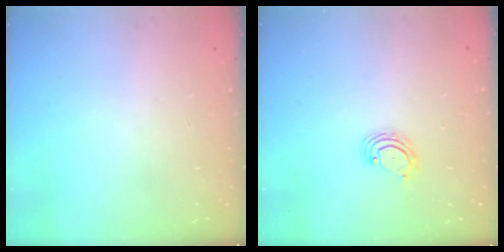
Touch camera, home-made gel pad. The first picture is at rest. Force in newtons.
{"total": 4.2, "press": 4.2, "slide": 0.5}